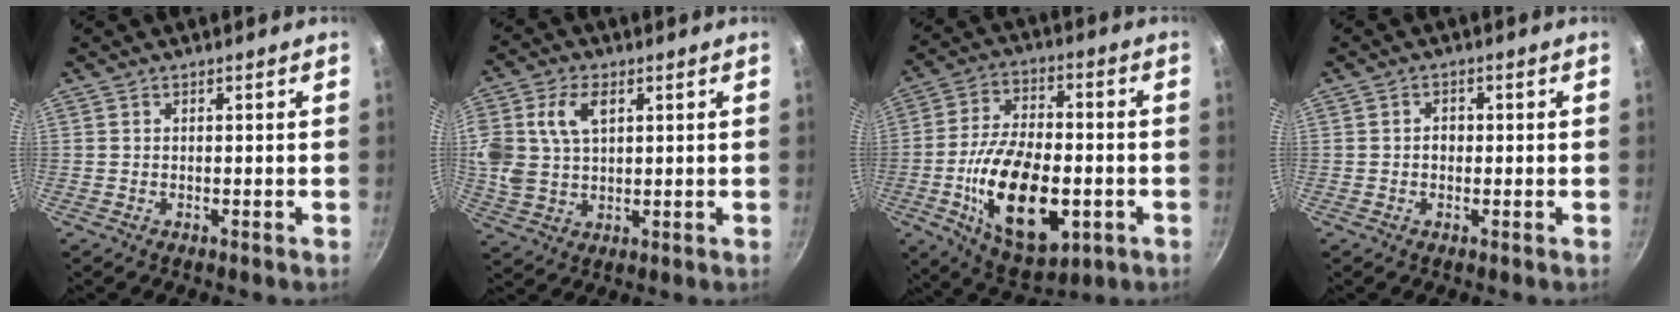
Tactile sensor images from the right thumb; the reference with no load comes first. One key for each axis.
{"total": 12.8, "fx": 3.8, "fy": 8.7, "fz": 8.6, "tx": -0.178, "ty": 0.006, "tz": 0.073}
{"total": 20.9, "fx": -5.1, "fy": 11.0, "fz": 17.1, "tx": -0.284, "ty": 0.017, "tz": -0.077}
{"total": 2.1, "fx": -0.1, "fy": 1.7, "fz": 1.2, "tx": -0.011, "ty": 0.005, "tz": -0.004}